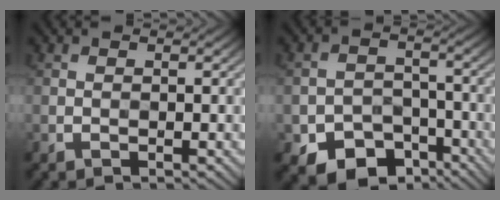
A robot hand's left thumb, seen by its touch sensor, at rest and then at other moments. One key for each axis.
{"total": 7.8, "fx": -4.9, "fy": 5.1, "fz": 3.4, "tx": -0.058, "ty": -0.021, "tz": -0.080}